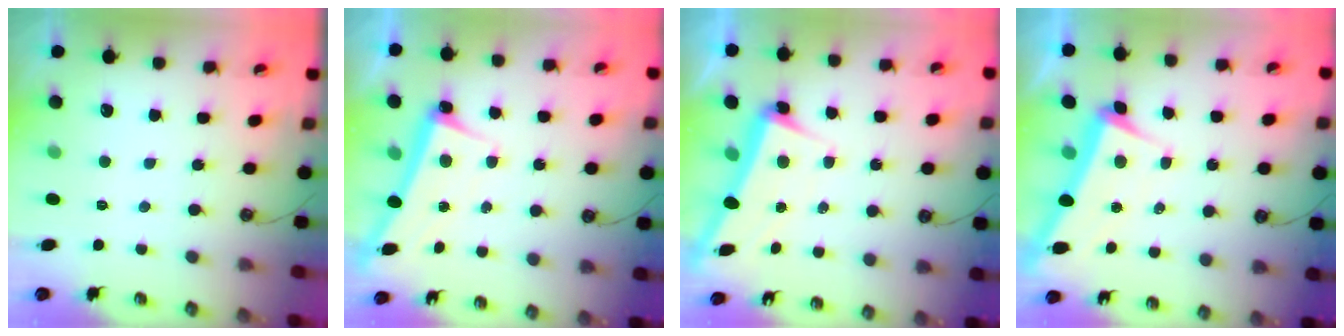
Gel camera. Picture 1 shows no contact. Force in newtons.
{"total": 2.7, "press": 2.6, "slide": 0.5}
{"total": 3.0, "press": 2.9, "slide": 0.9}
{"total": 2.9, "press": 2.8, "slide": 0.8}